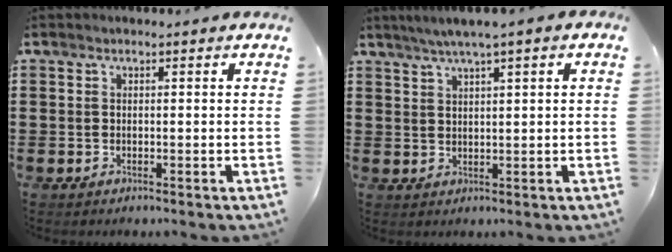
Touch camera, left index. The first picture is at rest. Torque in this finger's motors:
{"motor_torque": [1.11, -1.02, 0.79, 0.16]}